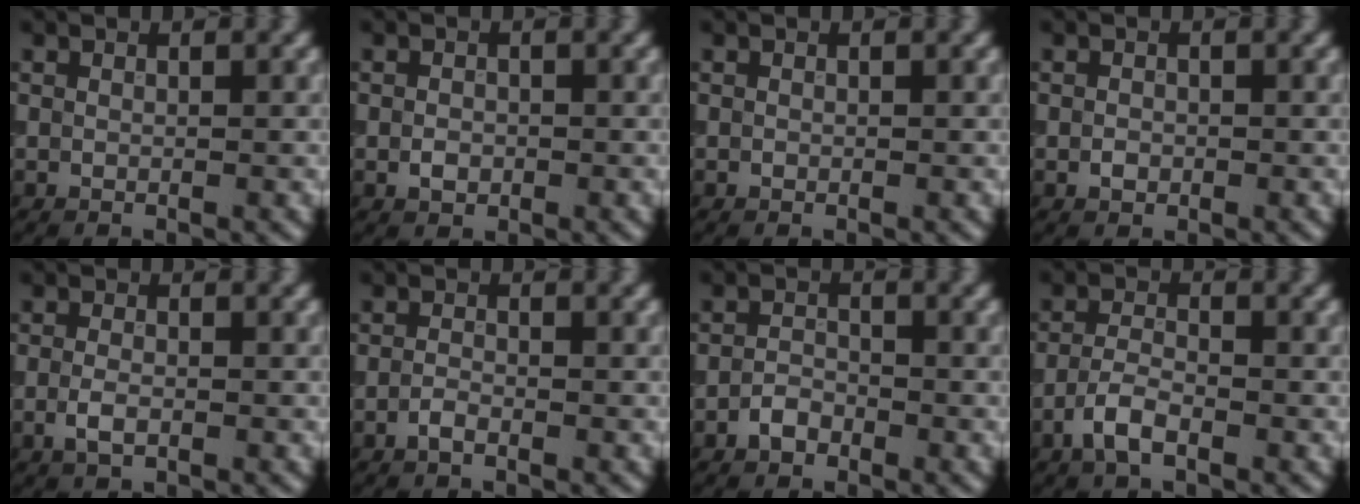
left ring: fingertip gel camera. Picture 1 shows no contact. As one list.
[{"total": 1.4, "force": [-0.4, 1.0, 0.8], "torque": [-0.013, -0.001, -0.010]}, {"total": 0.0}, {"total": 1.0, "force": [-0.3, 0.7, 0.5], "torque": [-0.007, -0.002, -0.008]}, {"total": 1.8, "force": [-0.6, 0.9, 1.4], "torque": [-0.030, -0.001, -0.016]}, {"total": 1.1, "force": [-0.7, 0.4, 0.7], "torque": [-0.017, 0.002, -0.016]}, {"total": 1.7, "force": [-1.1, 1.1, 0.8], "torque": [-0.012, 0.005, -0.024]}, {"total": 2.9, "force": [-1.6, 1.1, 2.0], "torque": [-0.044, 0.004, -0.041]}]